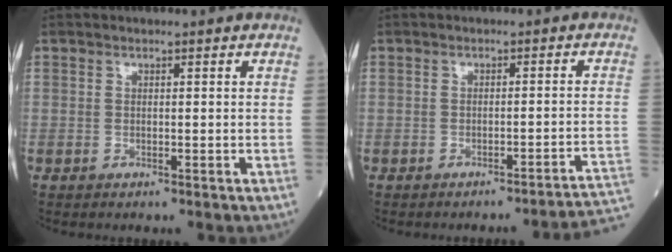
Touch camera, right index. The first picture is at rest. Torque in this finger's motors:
{"motor_torque": [-0.61, -0.62, -0.12, -0.01]}